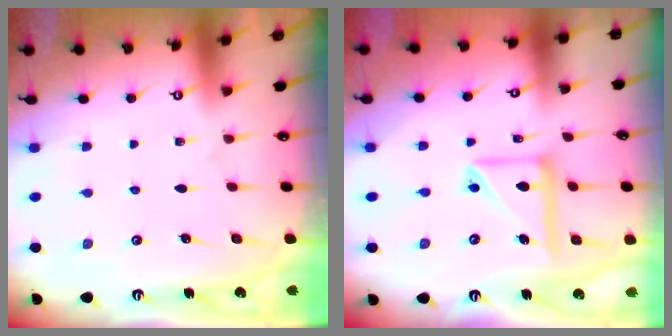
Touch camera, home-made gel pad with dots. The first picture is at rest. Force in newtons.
{"total": 14.4, "press": 14.3, "slide": 1.9}